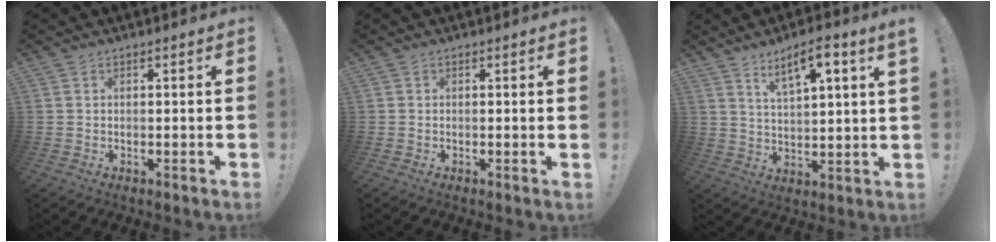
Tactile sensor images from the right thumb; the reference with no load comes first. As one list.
[{"total": 0.8, "force": [0.1, -0.4, 0.6], "torque": [-0.011, -0.001, 0.001]}, {"total": 8.3, "force": [5.5, 1.2, 6.0], "torque": [-0.096, -0.025, 0.090]}]